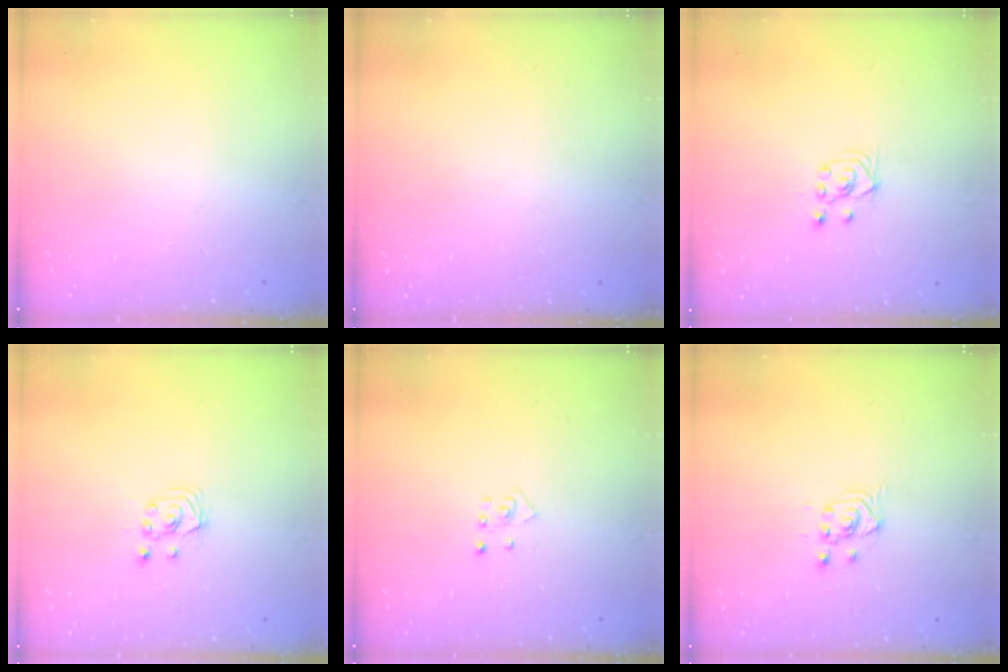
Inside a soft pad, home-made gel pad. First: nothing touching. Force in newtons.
{"total": 0.0}
{"total": 2.6, "press": 2.5, "slide": 1.0}
{"total": 2.9, "press": 2.8, "slide": 0.3}
{"total": 3.9, "press": 3.9, "slide": 0.2}
{"total": 2.6, "press": 2.6, "slide": 0.1}